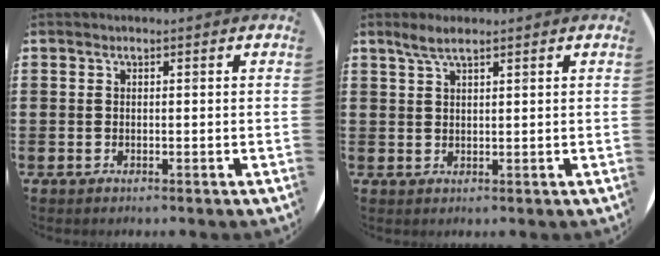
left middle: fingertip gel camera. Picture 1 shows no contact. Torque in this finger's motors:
{"motor_torque": [0.61, -0.27, 0.09, 0.02]}